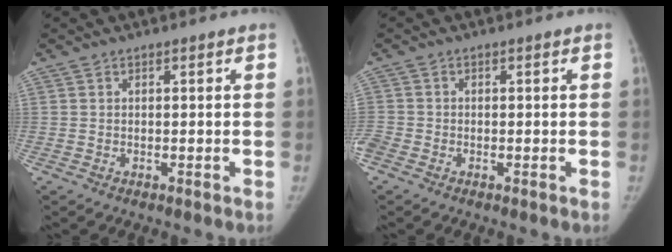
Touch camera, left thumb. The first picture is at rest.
{"total": 3.5, "force": [-1.6, 2.7, 1.7], "torque": [-0.052, 0.001, -0.034]}